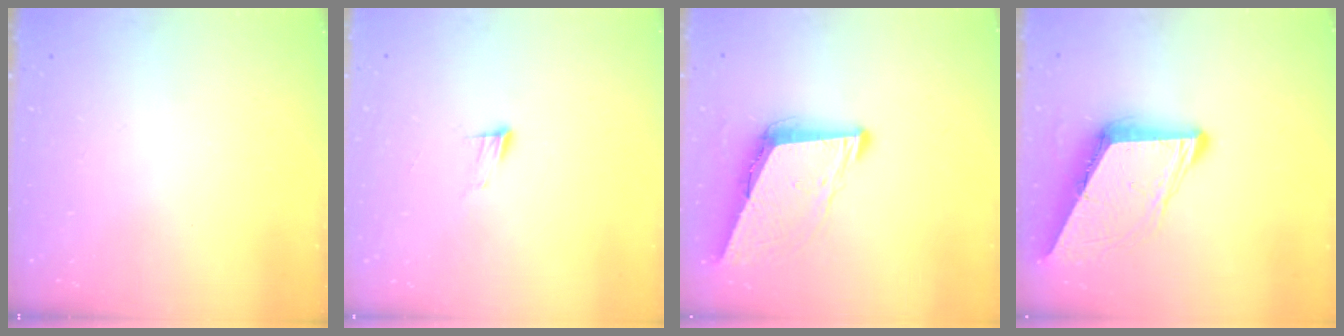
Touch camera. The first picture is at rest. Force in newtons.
{"total": 5.1, "press": 5.1, "slide": 0.5}
{"total": 8.8, "press": 8.1, "slide": 3.6}
{"total": 9.1, "press": 9.1, "slide": 0.4}